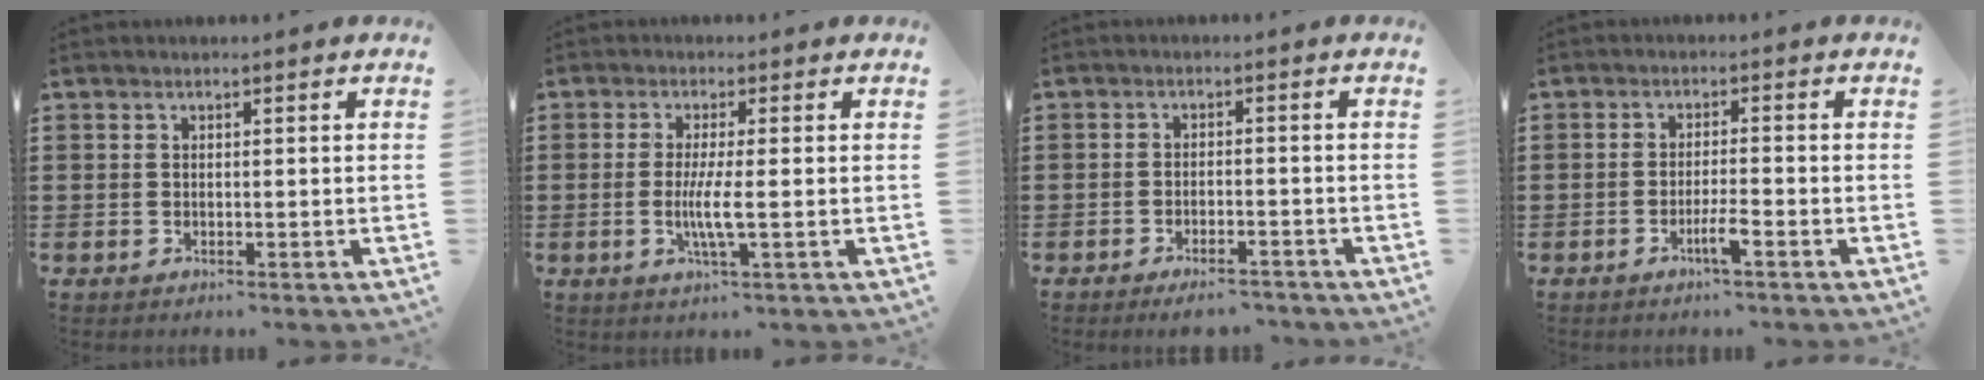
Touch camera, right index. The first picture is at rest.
{"total": 4.7, "force": [-0.7, 0.1, 4.6], "torque": [-0.088, -0.010, -0.016]}
{"total": 2.9, "force": [-2.7, 0.2, 1.1], "torque": [-0.020, 0.001, -0.052]}
{"total": 3.2, "force": [-1.8, 0.1, 2.7], "torque": [-0.053, -0.004, -0.035]}